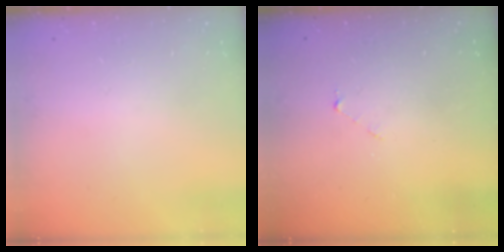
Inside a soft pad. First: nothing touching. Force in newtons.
{"total": 2.1, "press": 2.1, "slide": 0.2}